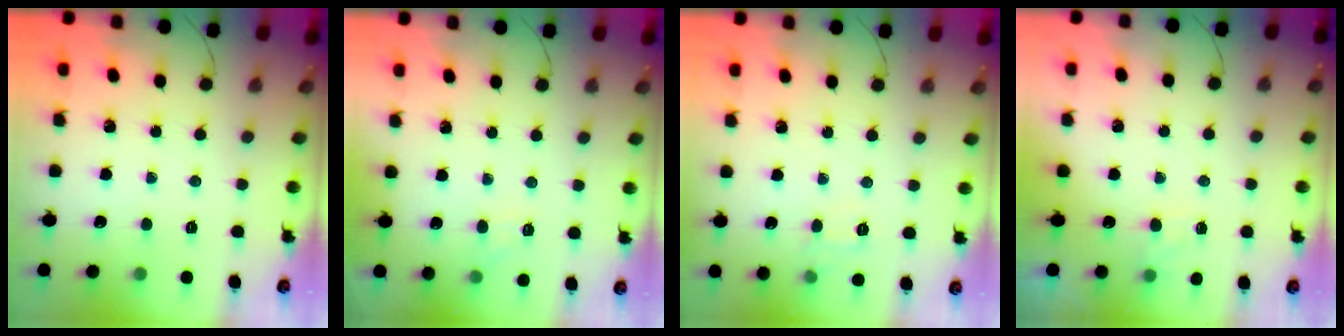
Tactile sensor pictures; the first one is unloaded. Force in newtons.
{"total": 5.0, "press": 4.8, "slide": 1.5}
{"total": 7.3, "press": 7.1, "slide": 1.8}
{"total": 3.0, "press": 2.9, "slide": 1.1}